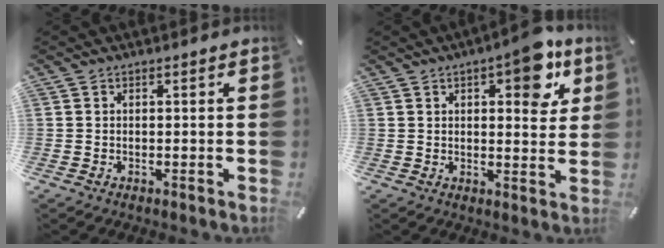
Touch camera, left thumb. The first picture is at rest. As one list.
[{"total": 10.4, "force": [5.2, 4.6, 7.8], "torque": [-0.085, -0.026, 0.081]}]